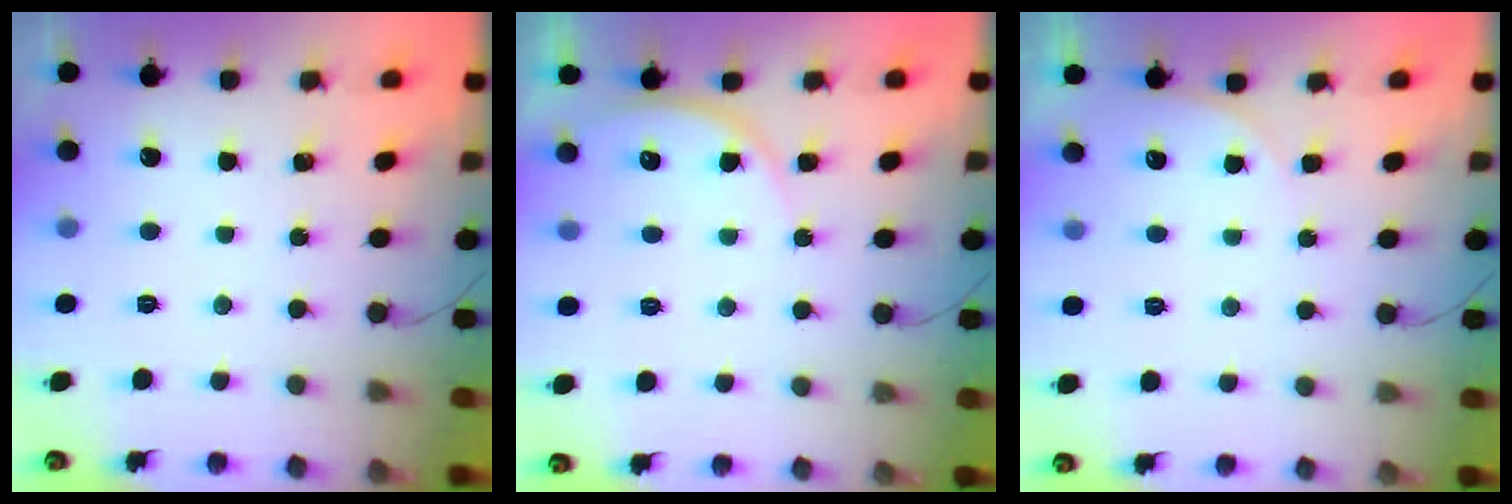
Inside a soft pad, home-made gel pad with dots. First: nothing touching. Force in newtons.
{"total": 6.6, "press": 6.6, "slide": 0.6}
{"total": 3.8, "press": 3.3, "slide": 2.0}